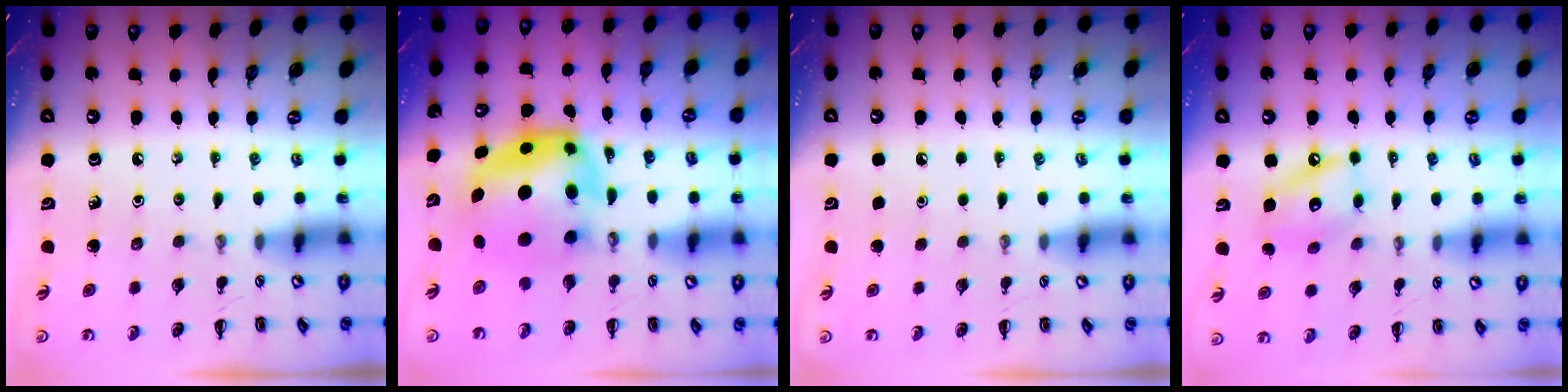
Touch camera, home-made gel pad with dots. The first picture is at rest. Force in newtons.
{"total": 7.7, "press": 7.4, "slide": 2.2}
{"total": 1.8, "press": 1.7, "slide": 0.1}
{"total": 11.1, "press": 10.9, "slide": 1.8}